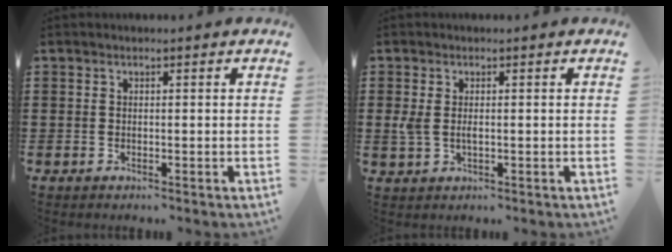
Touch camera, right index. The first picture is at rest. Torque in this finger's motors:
{"motor_torque": [1.43, 0.71, 0.08, 0.08]}